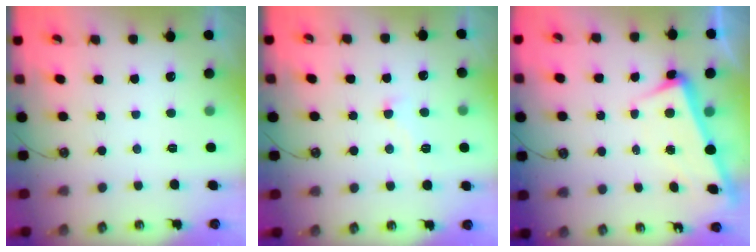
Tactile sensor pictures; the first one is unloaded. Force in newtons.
{"total": 1.7, "press": 1.4, "slide": 0.8}
{"total": 3.0, "press": 2.9, "slide": 0.8}